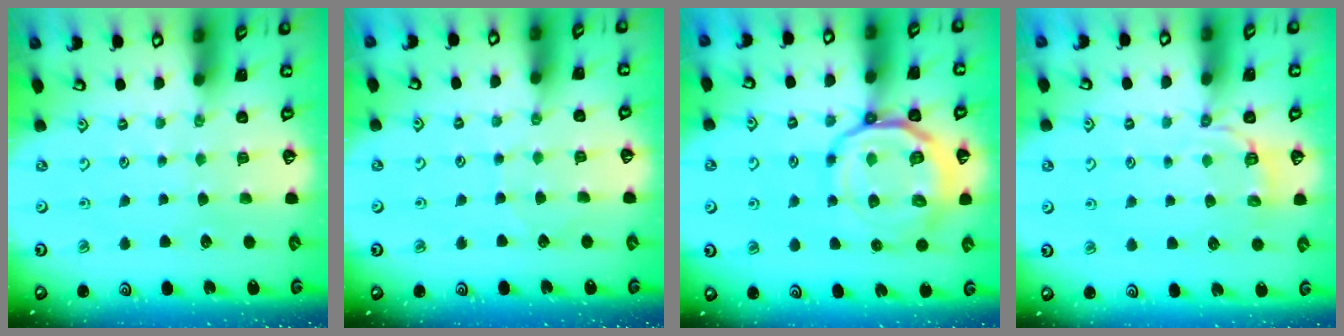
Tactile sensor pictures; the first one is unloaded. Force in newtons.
{"total": 4.7, "press": 4.6, "slide": 0.4}
{"total": 15.9, "press": 15.8, "slide": 2.0}
{"total": 4.1, "press": 3.5, "slide": 2.1}